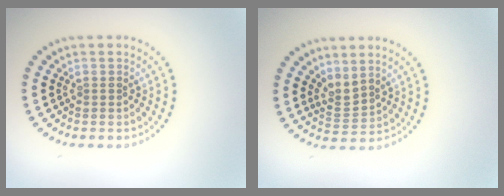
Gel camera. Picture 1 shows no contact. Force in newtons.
{"total": 2.2, "press": 1.5, "slide": 1.6}